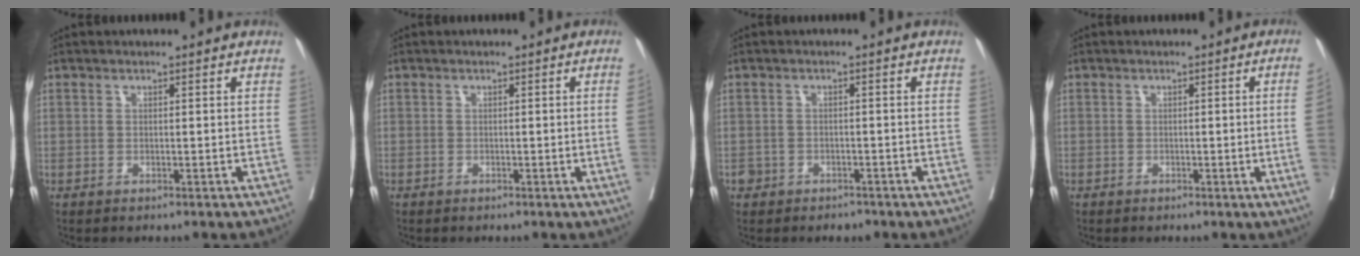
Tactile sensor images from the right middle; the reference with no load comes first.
{"total": 1.8, "force": [-0.3, -0.8, 1.5], "torque": [-0.017, -0.002, -0.004]}
{"total": 2.6, "force": [-1.8, 1.9, 0.2], "torque": [-0.008, 0.008, -0.029]}
{"total": 3.7, "force": [-0.5, -1.4, 3.4], "torque": [-0.039, -0.007, -0.006]}